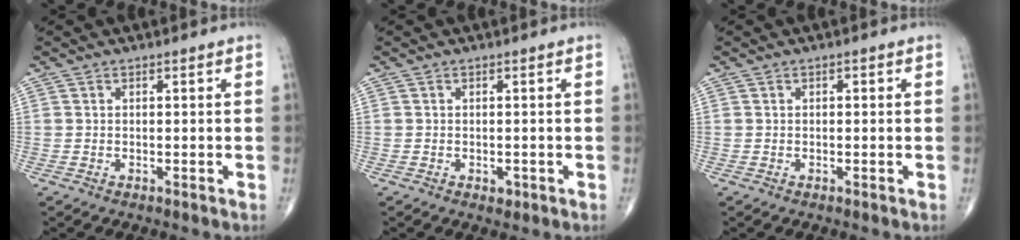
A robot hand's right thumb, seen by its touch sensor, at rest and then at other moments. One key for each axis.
{"total": 1.2, "fx": -0.5, "fy": 0.8, "fz": 0.7, "tx": -0.004, "ty": 0.000, "tz": -0.005}
{"total": 0.6, "fx": 0.1, "fy": 0.3, "fz": 0.5, "tx": -0.006, "ty": 0.001, "tz": 0.001}